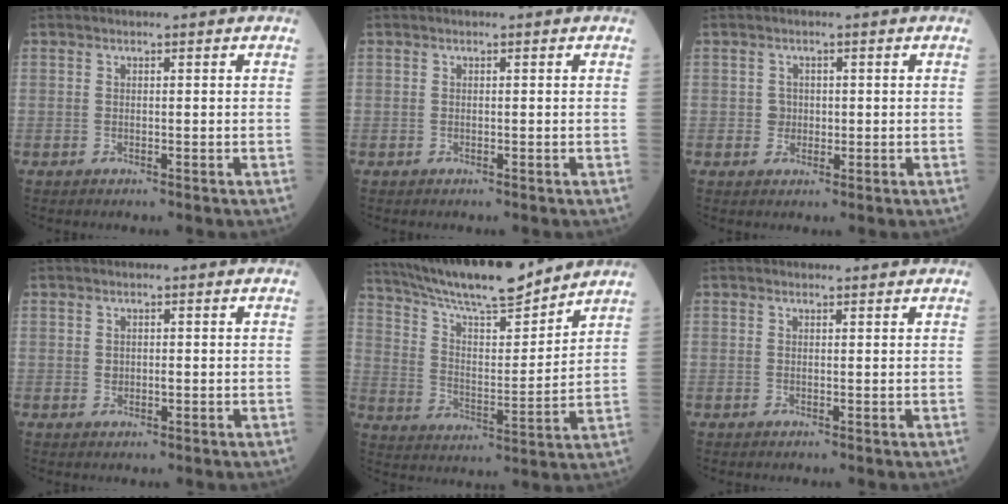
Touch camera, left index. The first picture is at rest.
{"total": 0.0}
{"total": 1.7, "force": [0.1, 1.7, 0.4], "torque": [-0.006, 0.002, 0.003]}
{"total": 1.0, "force": [0.1, 0.7, 0.7], "torque": [-0.010, 0.001, 0.002]}
{"total": 17.9, "force": [15.9, 1.8, 8.0], "torque": [-0.148, 0.007, 0.267]}
{"total": 0.9, "force": [0.9, 0.1, 0.0], "torque": [-0.010, 0.002, 0.013]}